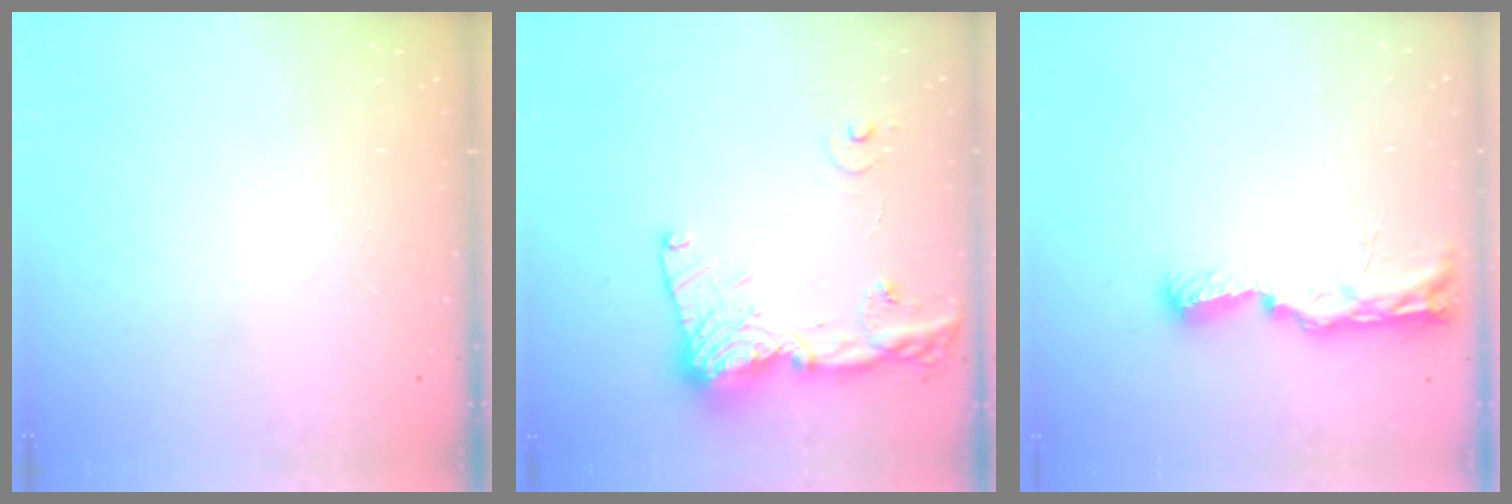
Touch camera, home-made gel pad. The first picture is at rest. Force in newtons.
{"total": 16.5, "press": 16.4, "slide": 2.1}
{"total": 10.5, "press": 9.6, "slide": 4.3}